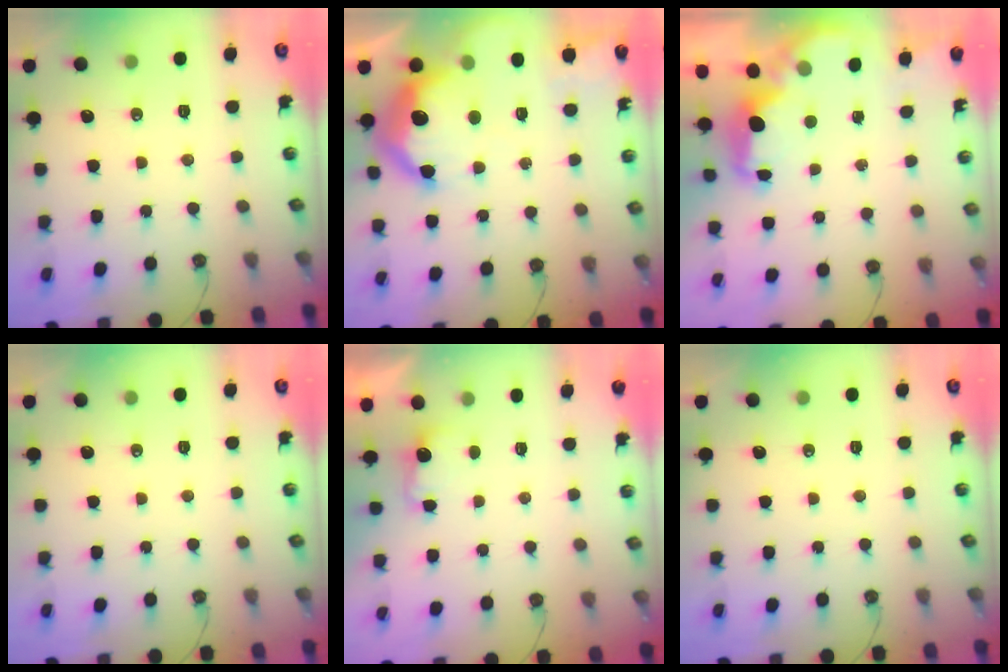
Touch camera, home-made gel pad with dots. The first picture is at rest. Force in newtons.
{"total": 22.7, "press": 22.7, "slide": 1.8}
{"total": 2.5, "press": 2.4, "slide": 0.7}
{"total": 0.0}
{"total": 2.6, "press": 2.4, "slide": 1.0}
{"total": 0.0}